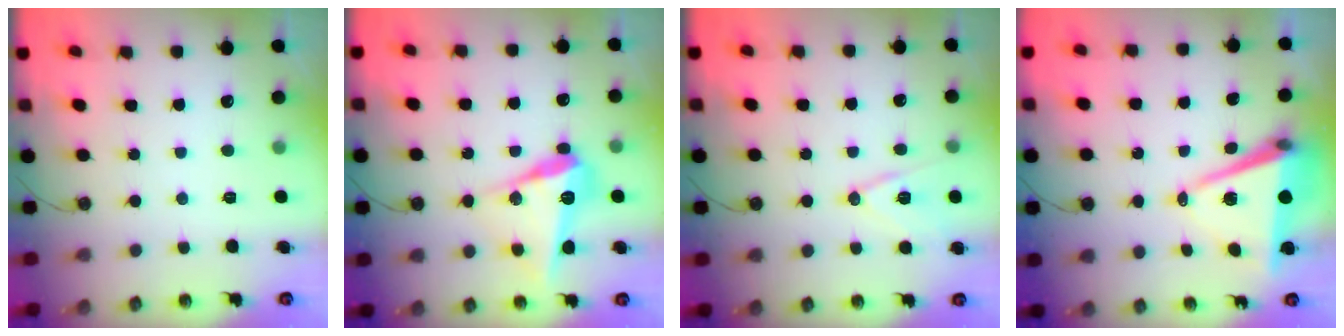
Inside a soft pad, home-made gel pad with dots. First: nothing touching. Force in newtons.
{"total": 15.1, "press": 15.1, "slide": 1.3}
{"total": 11.7, "press": 11.1, "slide": 3.5}
{"total": 9.5, "press": 8.6, "slide": 3.9}